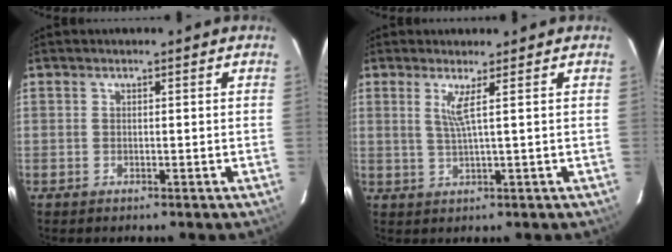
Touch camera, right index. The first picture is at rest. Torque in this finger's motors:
{"motor_torque": [0.14, -0.04, 0.05, 0.04]}